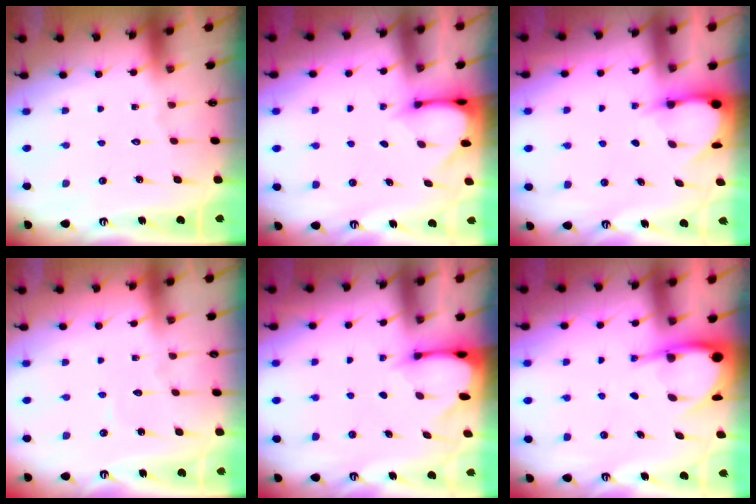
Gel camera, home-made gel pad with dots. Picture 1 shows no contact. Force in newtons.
{"total": 3.0, "press": 3.0, "slide": 0.4}
{"total": 3.5, "press": 3.5, "slide": 0.4}
{"total": 3.5, "press": 3.5, "slide": 0.3}
{"total": 2.5, "press": 2.5, "slide": 0.3}
{"total": 6.6, "press": 6.6, "slide": 0.8}